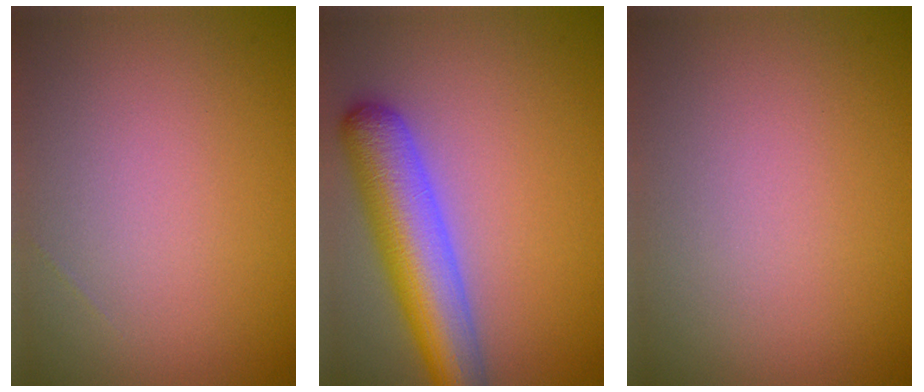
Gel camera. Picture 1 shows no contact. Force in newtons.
{"total": 7.0, "press": 7.0, "slide": 0.4}
{"total": 0.0}